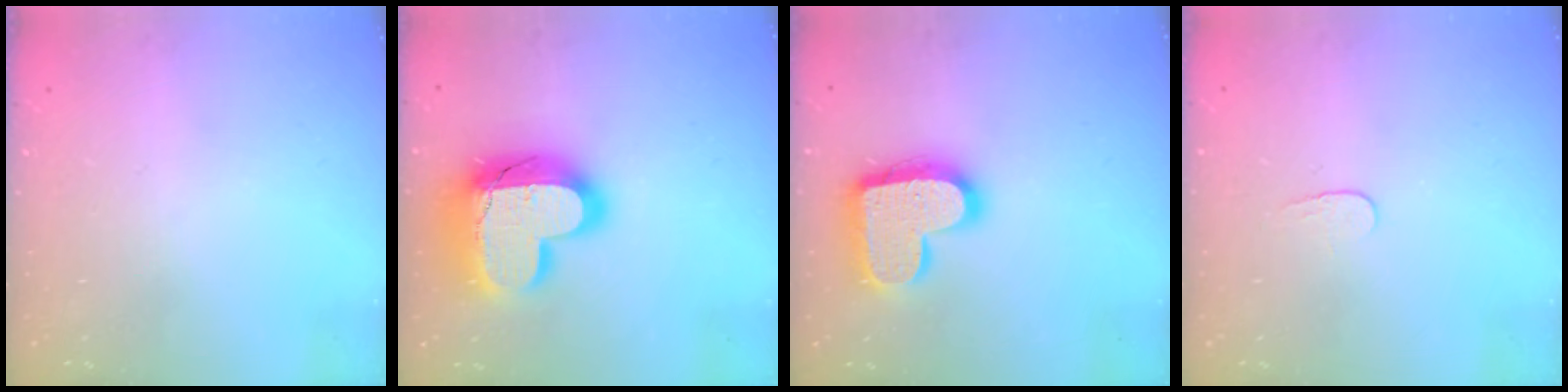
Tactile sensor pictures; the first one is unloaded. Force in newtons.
{"total": 22.3, "press": 22.3, "slide": 1.5}
{"total": 18.3, "press": 18.2, "slide": 1.1}
{"total": 3.5, "press": 3.4, "slide": 0.4}